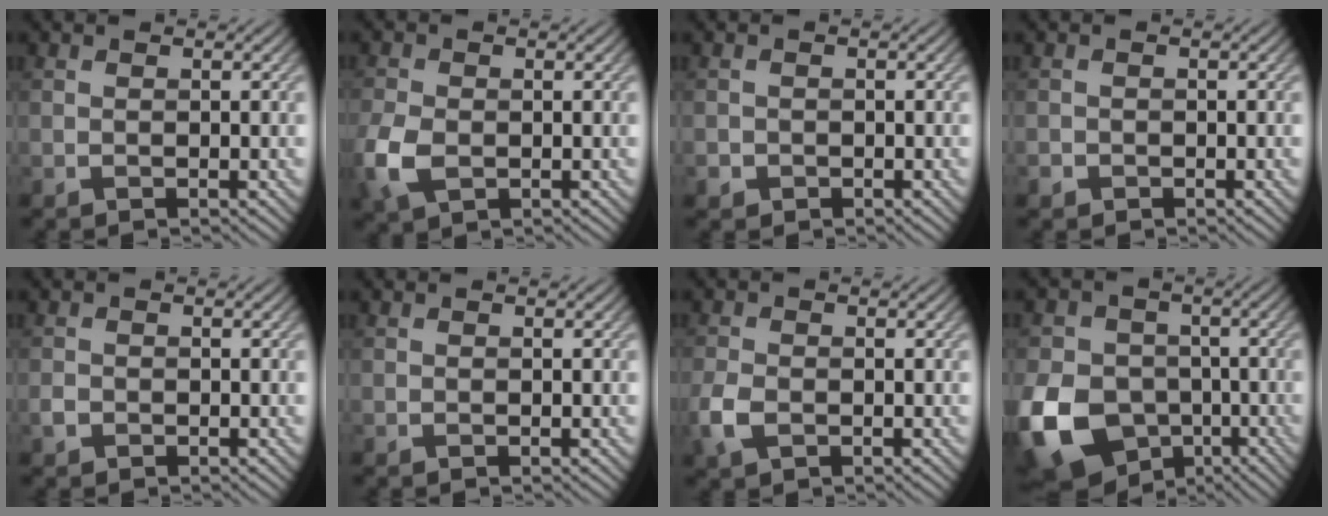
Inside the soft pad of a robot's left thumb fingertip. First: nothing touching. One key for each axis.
{"total": 5.7, "fx": -1.6, "fy": 3.9, "fz": 3.9, "tx": -0.109, "ty": -0.011, "tz": -0.038}
{"total": 1.4, "fx": -0.7, "fy": 1.2, "fz": 0.2, "tx": 0.000, "ty": -0.007, "tz": -0.015}
{"total": 1.1, "fx": -0.7, "fy": 0.8, "fz": 0.1, "tx": -0.001, "ty": -0.005, "tz": -0.015}
{"total": 1.1, "fx": -0.6, "fy": 0.8, "fz": 0.4, "tx": -0.009, "ty": -0.003, "tz": -0.014}
{"total": 0.0}
{"total": 3.5, "fx": -1.3, "fy": 2.2, "fz": 2.4, "tx": -0.065, "ty": -0.008, "tz": -0.032}
{"total": 15.1, "fx": -5.6, "fy": 11.8, "fz": 7.5, "tx": -0.212, "ty": -0.045, "tz": -0.109}